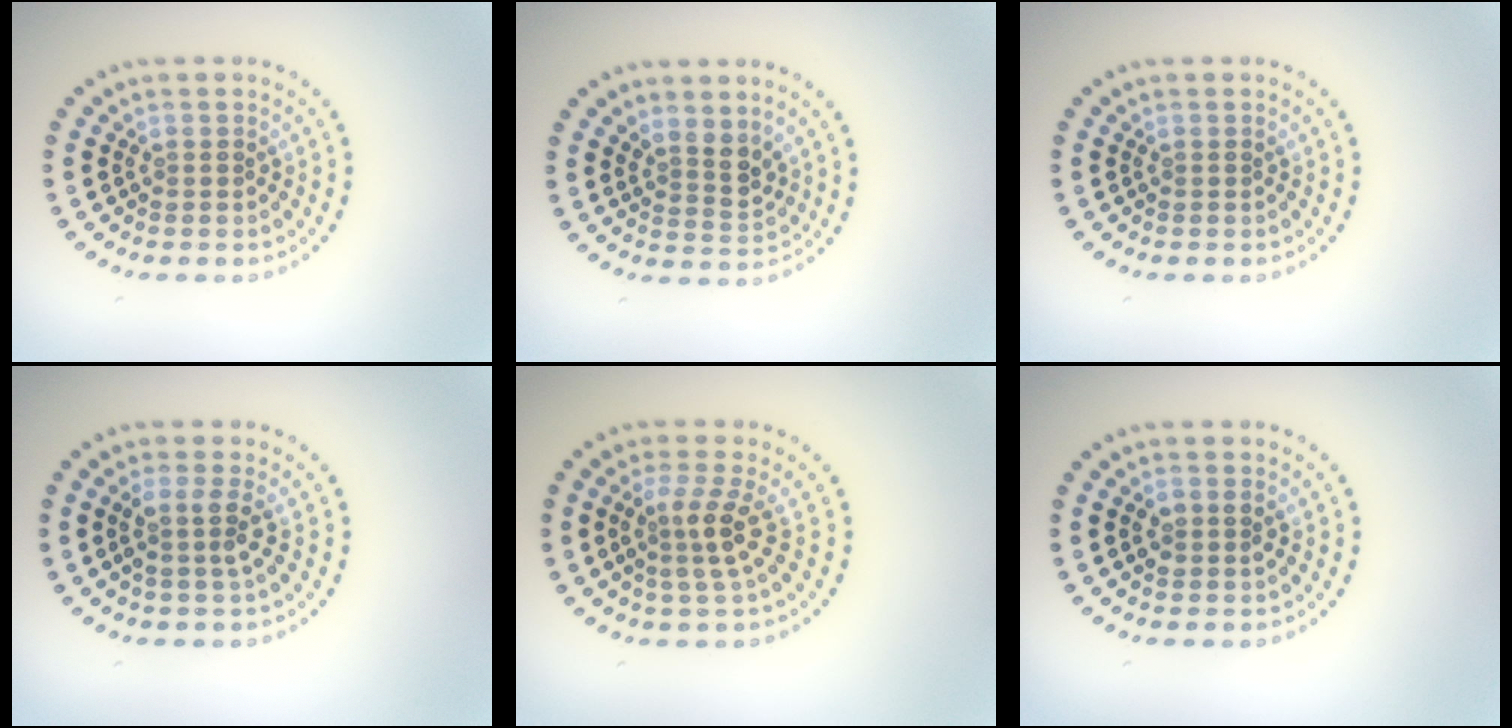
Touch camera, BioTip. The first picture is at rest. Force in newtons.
{"total": 2.3, "press": 1.8, "slide": 1.4}
{"total": 0.0}
{"total": 2.2, "press": 1.8, "slide": 1.2}
{"total": 2.9, "press": 2.4, "slide": 1.7}
{"total": 1.4, "press": 1.4, "slide": 0.3}